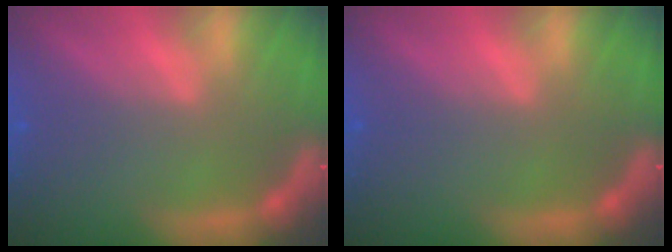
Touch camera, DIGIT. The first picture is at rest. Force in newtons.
{"total": 0.0}